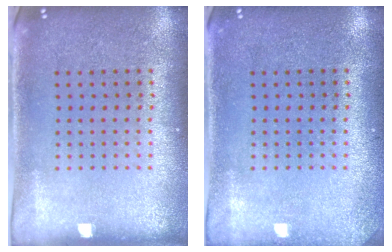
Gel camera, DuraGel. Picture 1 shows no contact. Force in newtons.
{"total": 1.1, "press": 1.1, "slide": 0.1}